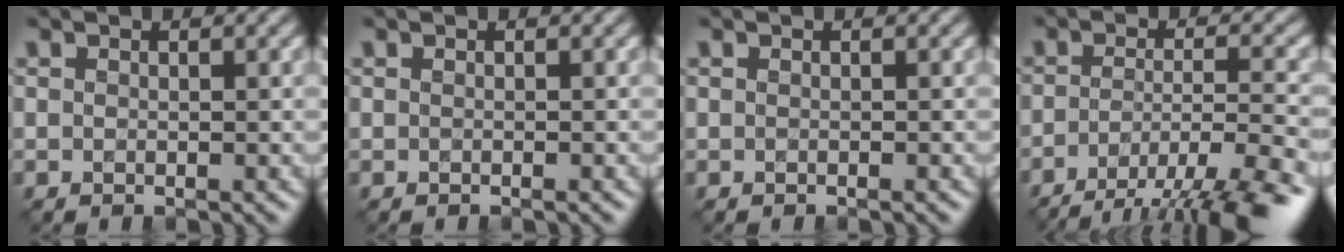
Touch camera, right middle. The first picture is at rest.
{"total": 0.0}
{"total": 0.0}
{"total": 8.4, "force": [-5.6, 1.8, 6.0], "torque": [-0.098, -0.002, -0.091]}